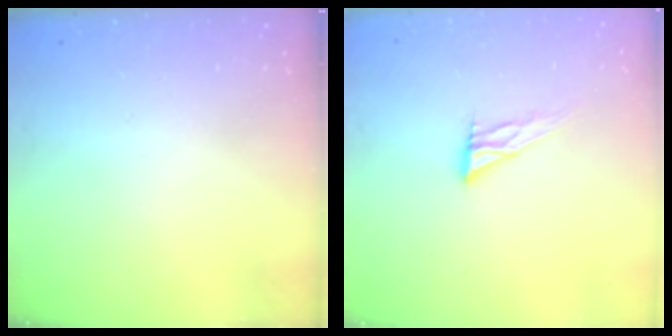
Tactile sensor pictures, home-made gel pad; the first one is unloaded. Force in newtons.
{"total": 9.2, "press": 9.1, "slide": 0.7}